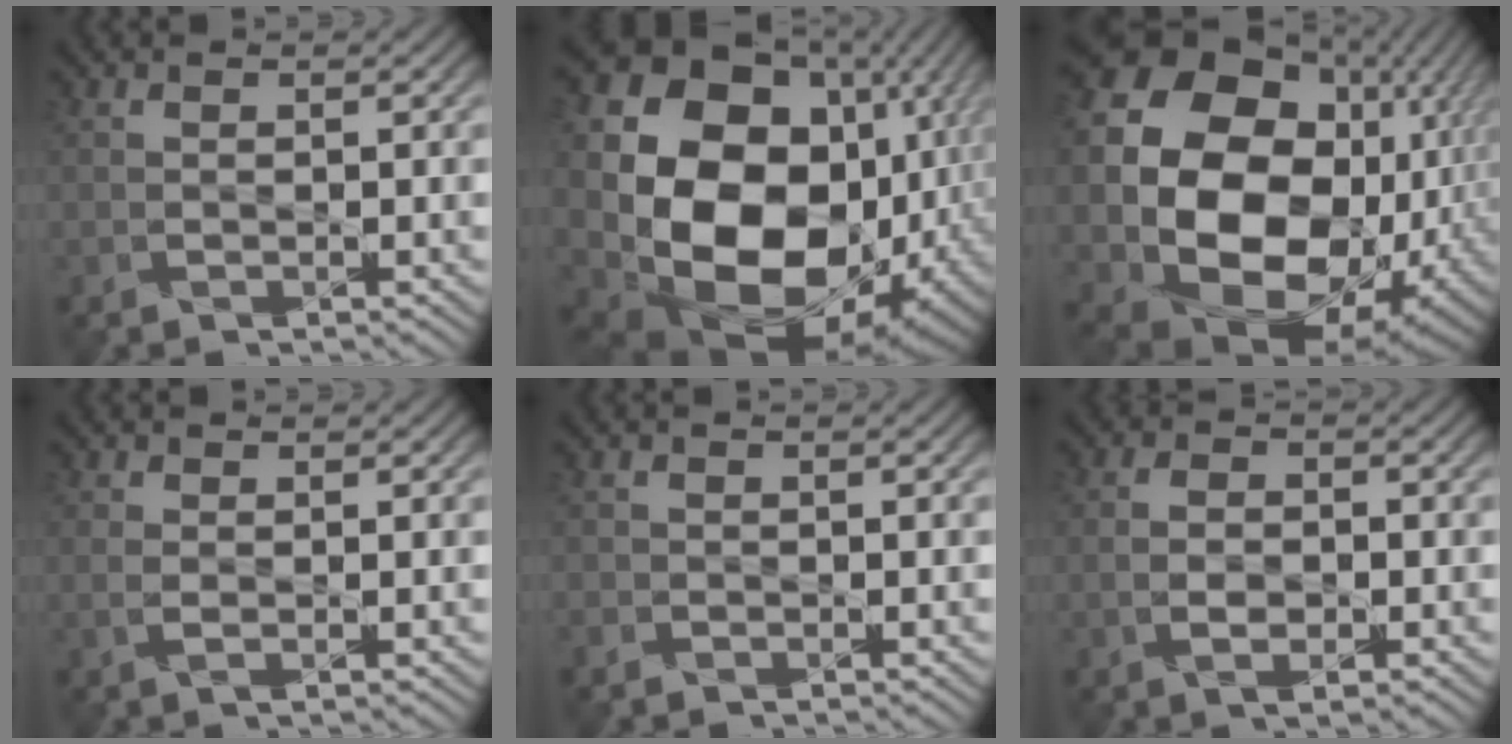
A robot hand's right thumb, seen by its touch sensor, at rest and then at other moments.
{"total": 22.4, "force": [0.3, 17.5, 14.0], "torque": [-0.308, -0.058, 0.061]}
{"total": 22.6, "force": [-0.2, 17.8, 13.9], "torque": [-0.306, -0.055, 0.046]}
{"total": 1.4, "force": [-0.1, 0.5, 1.3], "torque": [-0.035, -0.001, -0.003]}
{"total": 1.2, "force": [-0.9, 0.7, 0.3], "torque": [-0.009, -0.003, -0.020]}
{"total": 3.5, "force": [-0.9, 2.0, 2.7], "torque": [-0.043, 0.000, -0.021]}